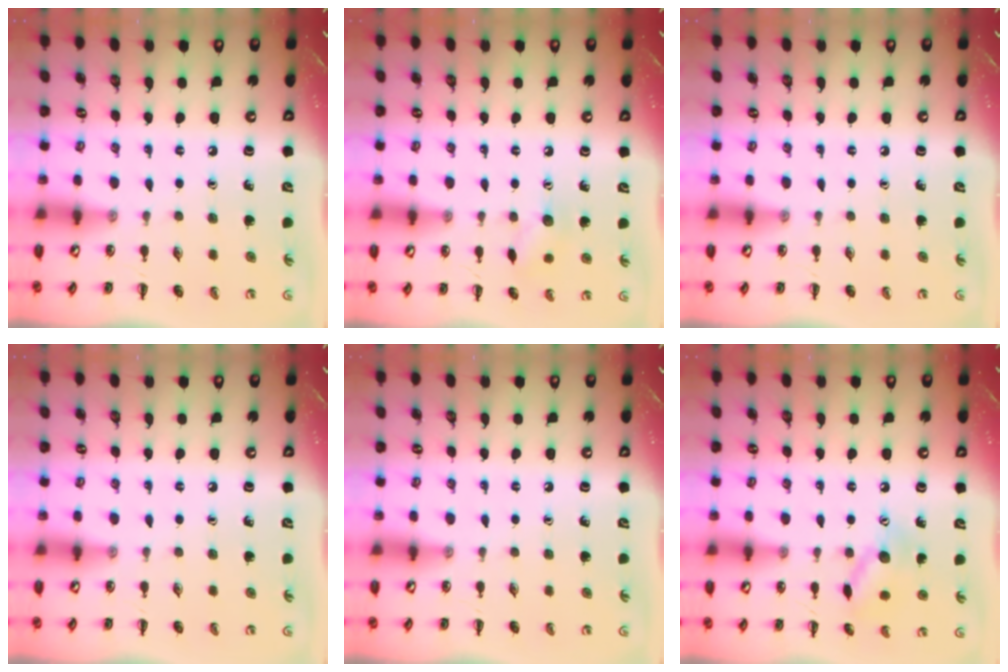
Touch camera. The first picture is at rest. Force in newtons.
{"total": 7.0, "press": 6.9, "slide": 1.3}
{"total": 0.0}
{"total": 0.0}
{"total": 0.0}
{"total": 10.5, "press": 10.5, "slide": 0.6}